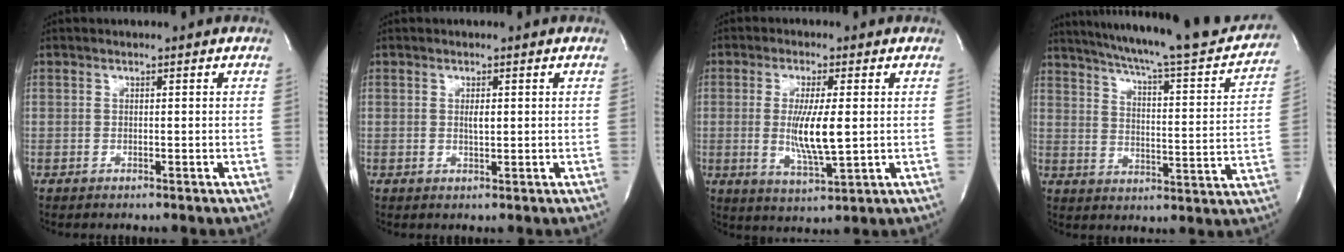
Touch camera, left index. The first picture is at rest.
{"total": 1.3, "force": [0.4, 0.4, 1.2], "torque": [-0.023, -0.001, 0.007]}
{"total": 7.9, "force": [0.2, 0.9, 7.8], "torque": [-0.154, -0.020, 0.005]}
{"total": 24.3, "force": [22.0, 2.0, 10.3], "torque": [-0.160, -0.047, 0.285]}